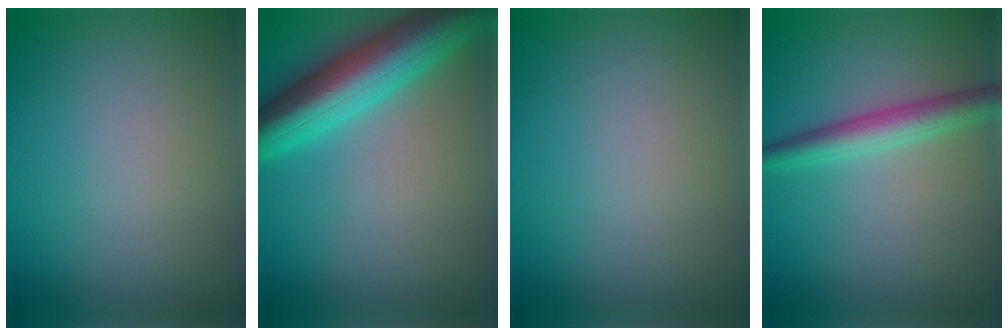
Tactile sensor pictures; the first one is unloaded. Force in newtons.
{"total": 8.7, "press": 8.7, "slide": 0.3}
{"total": 0.0}
{"total": 3.4, "press": 3.4, "slide": 0.0}